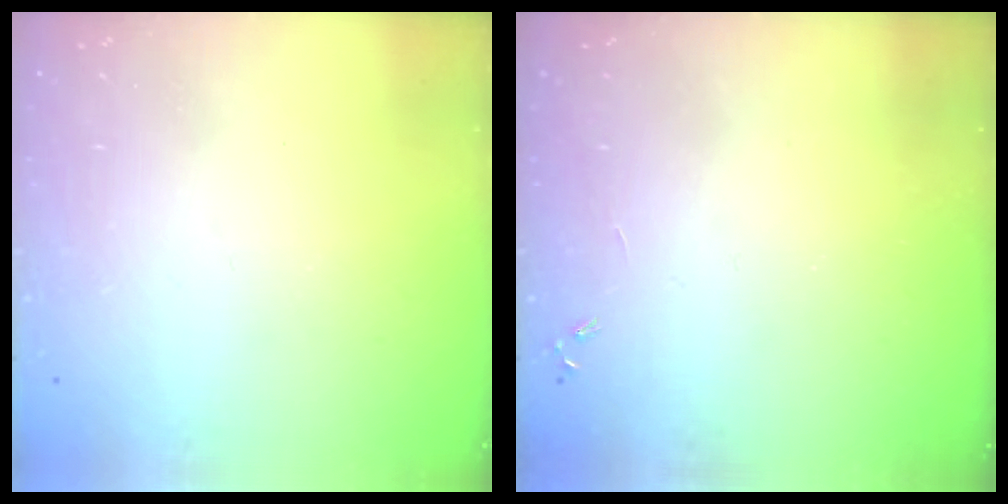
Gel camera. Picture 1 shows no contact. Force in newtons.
{"total": 0.0}